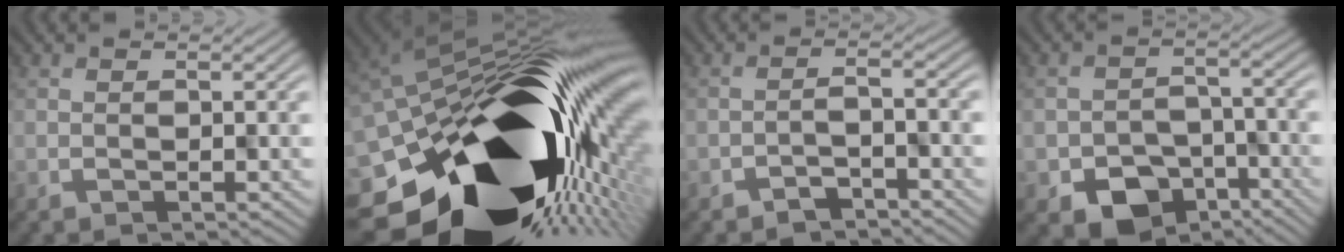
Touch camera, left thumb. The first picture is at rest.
{"total": 20.6, "force": [-5.9, 12.4, 15.3], "torque": [-0.272, -0.081, -0.073]}
{"total": 2.5, "force": [-2.3, 0.4, 0.9], "torque": [-0.015, 0.005, -0.040]}
{"total": 8.5, "force": [-4.9, 5.7, 4.0], "torque": [-0.064, -0.032, -0.073]}